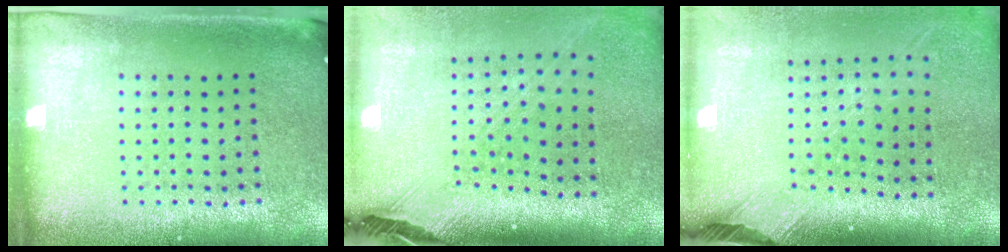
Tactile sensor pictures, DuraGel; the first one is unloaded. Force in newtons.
{"total": 2.9, "press": 2.0, "slide": 2.0}
{"total": 2.6, "press": 1.8, "slide": 1.8}